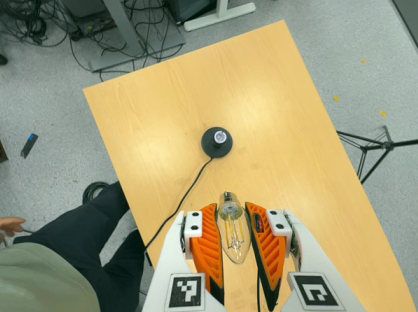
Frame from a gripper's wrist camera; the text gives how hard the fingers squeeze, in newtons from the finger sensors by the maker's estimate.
{"total": 22.8, "left": 24.9, "right": 20.7}